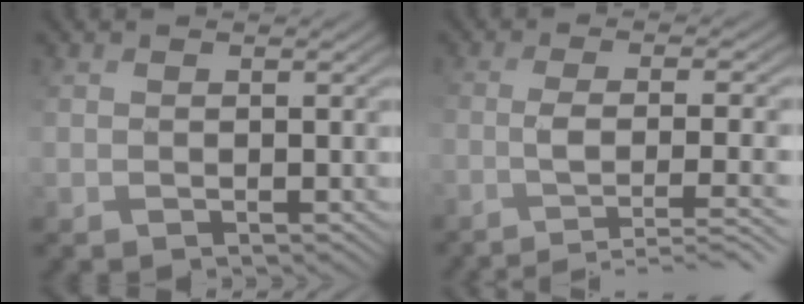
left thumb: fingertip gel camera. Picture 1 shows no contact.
{"total": 7.6, "force": [-3.4, 2.1, 6.5], "torque": [-0.093, -0.007, -0.051]}